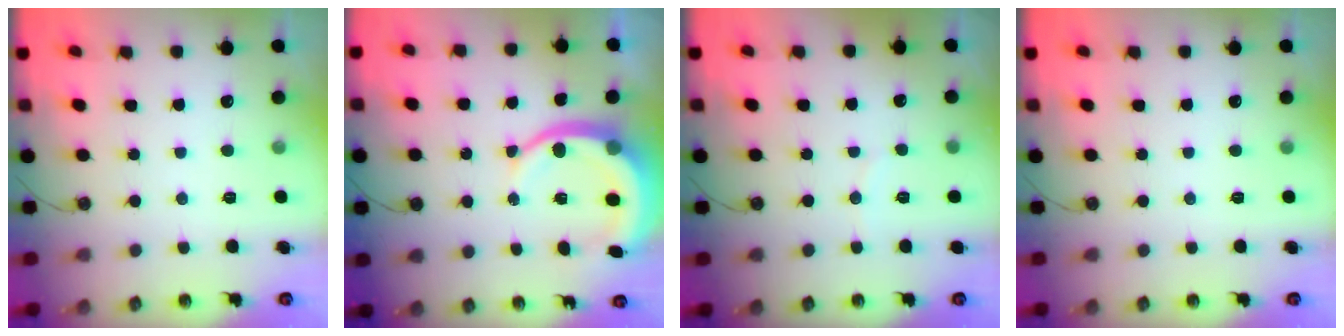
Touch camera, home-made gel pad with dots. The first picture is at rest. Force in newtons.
{"total": 10.4, "press": 10.4, "slide": 1.3}
{"total": 3.4, "press": 3.3, "slide": 0.4}
{"total": 0.0}